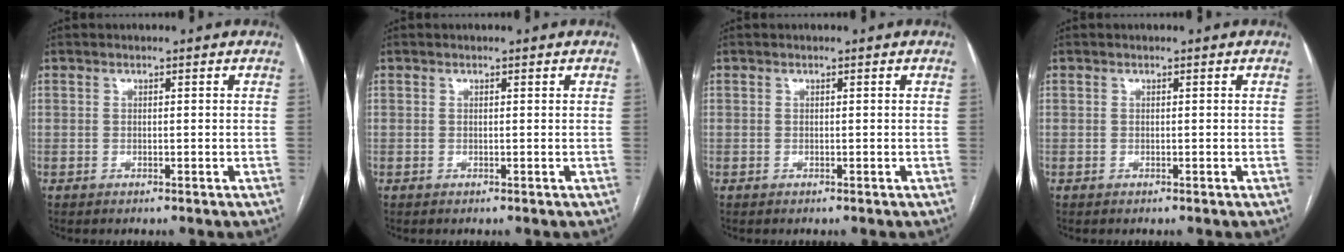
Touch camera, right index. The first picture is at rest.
{"total": 0.0}
{"total": 0.0}
{"total": 0.0}